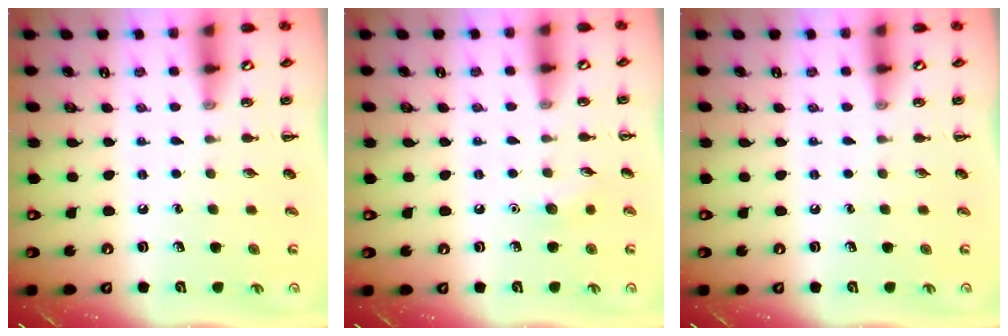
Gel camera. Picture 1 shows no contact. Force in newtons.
{"total": 5.4, "press": 5.2, "slide": 1.5}
{"total": 0.0}